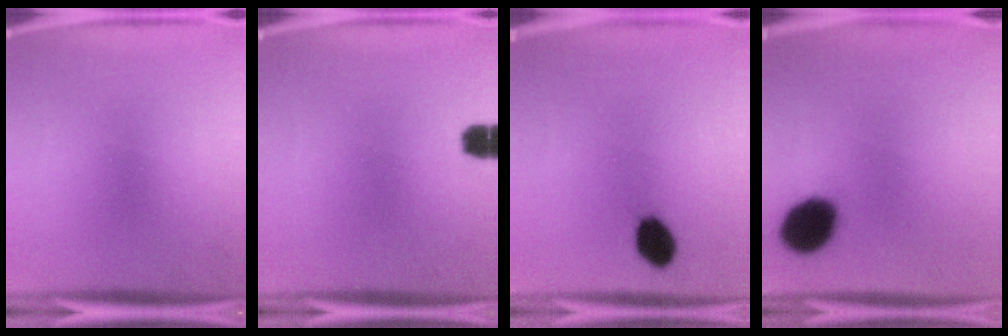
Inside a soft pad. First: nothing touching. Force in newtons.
{"total": 3.4}
{"total": 6.7}
{"total": 13.7}